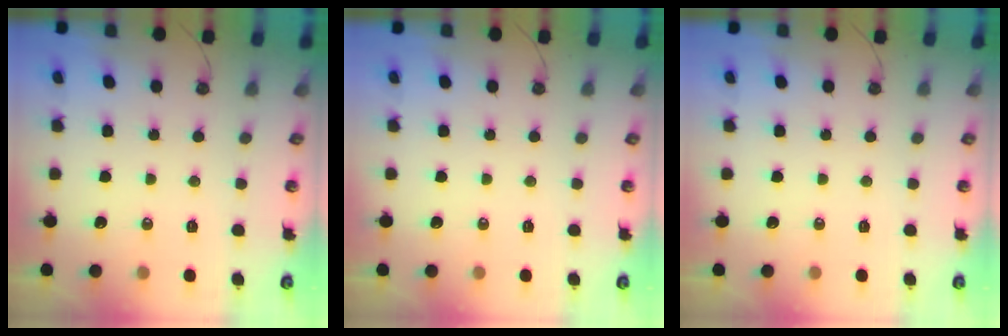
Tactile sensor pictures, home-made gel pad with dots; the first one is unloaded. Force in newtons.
{"total": 0.0}
{"total": 0.0}